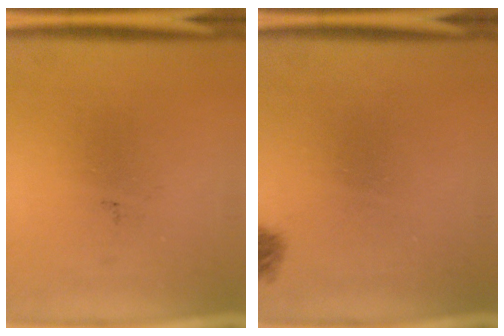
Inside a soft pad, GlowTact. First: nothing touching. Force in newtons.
{"total": 1.0}